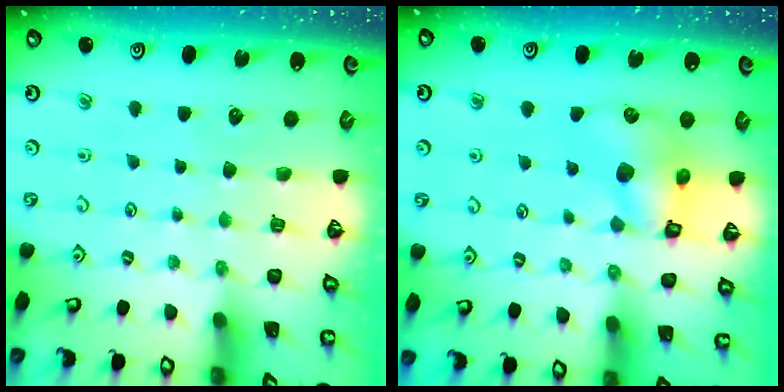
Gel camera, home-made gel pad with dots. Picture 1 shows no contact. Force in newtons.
{"total": 10.0, "press": 9.9, "slide": 1.4}